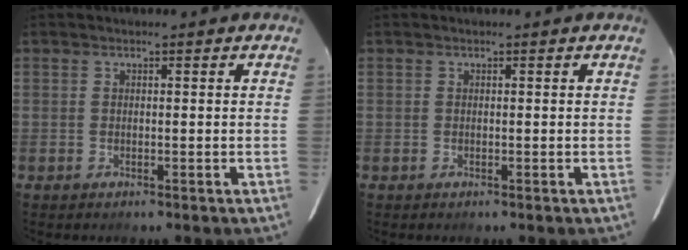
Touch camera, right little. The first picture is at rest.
{"total": 0.0}